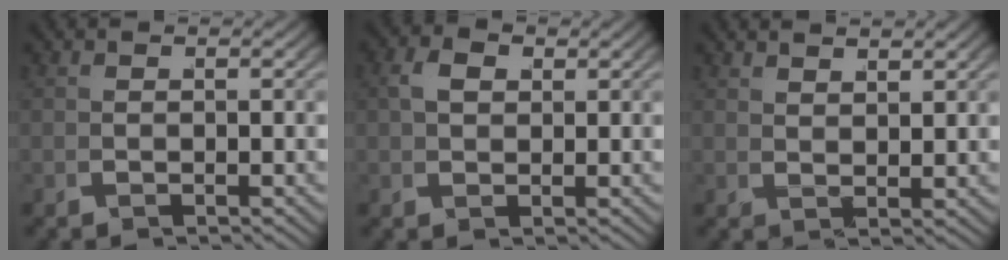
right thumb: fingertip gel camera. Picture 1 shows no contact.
{"total": 2.5, "force": [1.5, 1.2, 1.5], "torque": [-0.031, 0.000, 0.032]}
{"total": 2.5, "force": [2.4, -0.1, 0.5], "torque": [0.000, 0.004, 0.050]}